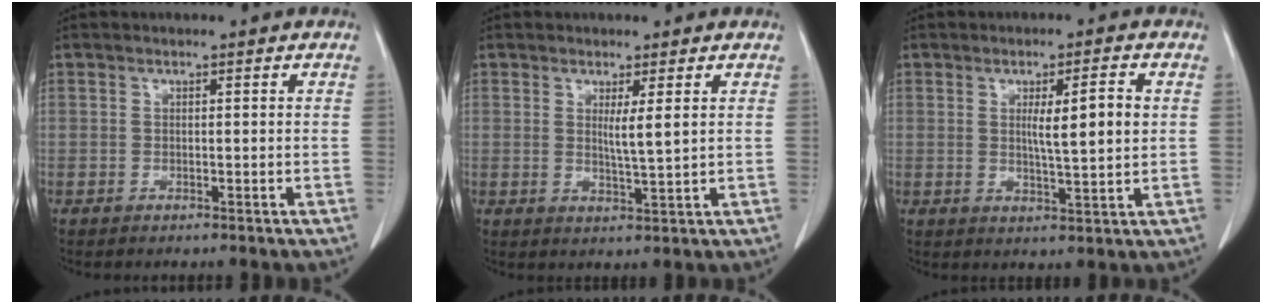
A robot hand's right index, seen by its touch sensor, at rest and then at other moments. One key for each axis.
{"total": 3.2, "fx": 1.0, "fy": -0.2, "fz": 3.0, "tx": -0.056, "ty": -0.012, "tz": 0.020}
{"total": 6.4, "fx": 1.1, "fy": 0.4, "fz": 6.2, "tx": -0.100, "ty": -0.004, "tz": 0.019}